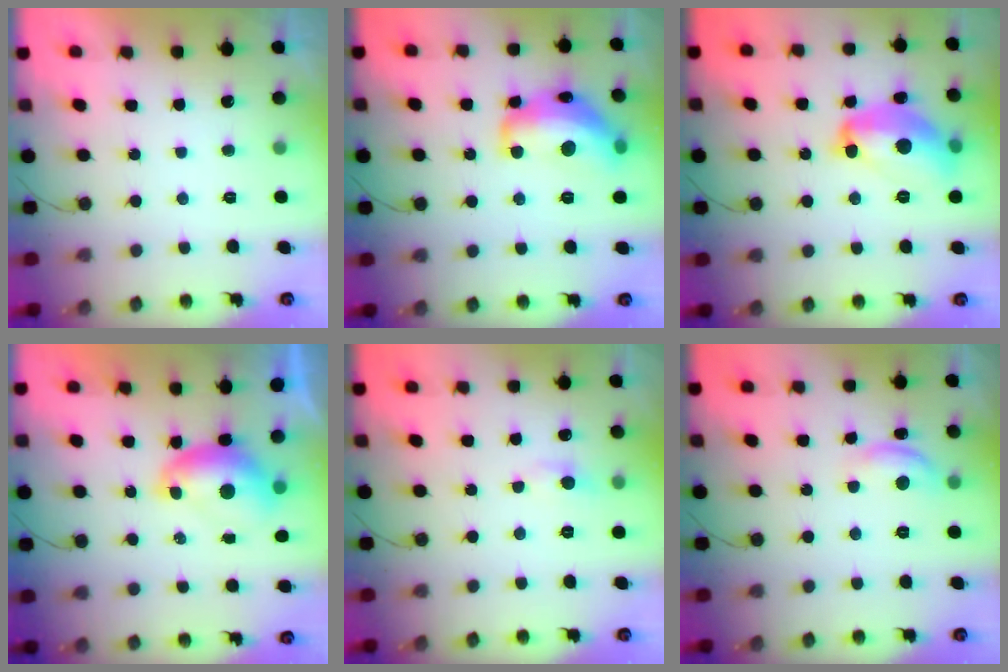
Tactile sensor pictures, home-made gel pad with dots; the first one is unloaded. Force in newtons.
{"total": 18.5, "press": 18.5, "slide": 0.8}
{"total": 15.5, "press": 15.5, "slide": 0.8}
{"total": 8.0, "press": 7.9, "slide": 1.0}
{"total": 3.9, "press": 3.8, "slide": 0.5}
{"total": 9.2, "press": 9.2, "slide": 0.6}